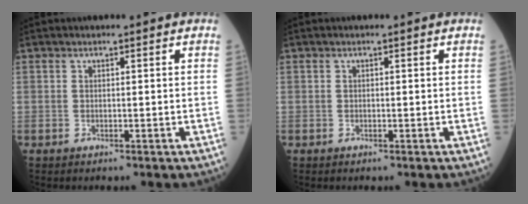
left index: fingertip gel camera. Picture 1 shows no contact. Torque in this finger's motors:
{"motor_torque": [-0.20, 0.40, -0.03, -0.01]}